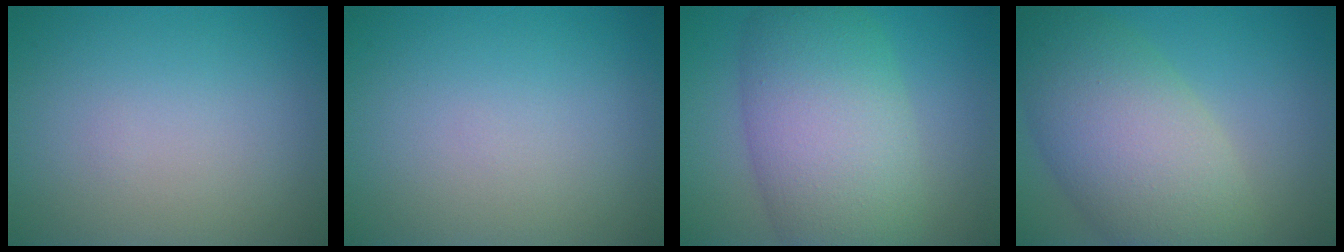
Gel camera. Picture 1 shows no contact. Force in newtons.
{"total": 0.0}
{"total": 10.0, "press": 9.9, "slide": 0.7}
{"total": 9.5, "press": 9.5, "slide": 0.6}